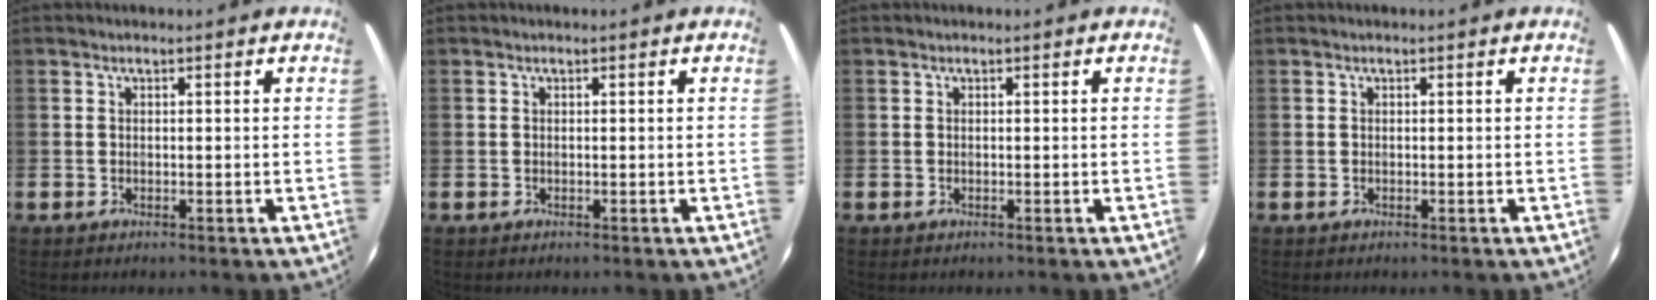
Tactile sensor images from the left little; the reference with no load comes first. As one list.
[{"total": 0.0}, {"total": 0.0}, {"total": 0.0}]